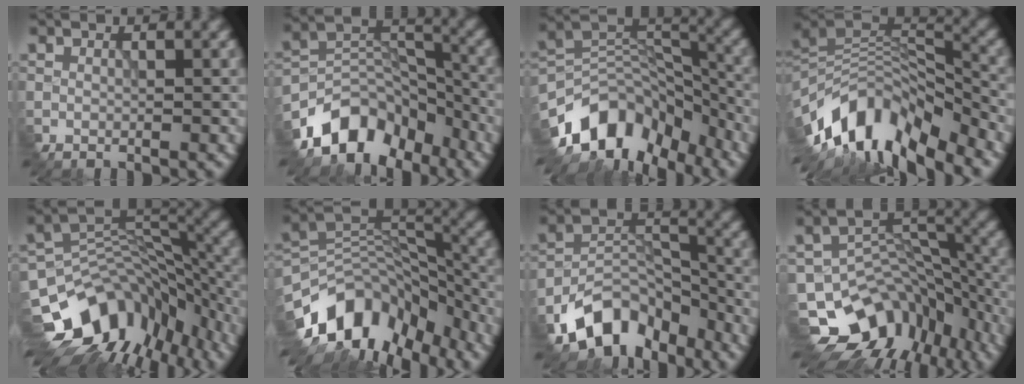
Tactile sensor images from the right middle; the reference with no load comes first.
{"total": 8.2, "force": [-6.2, 4.8, 2.4], "torque": [-0.028, 0.004, -0.115]}
{"total": 11.2, "force": [-7.7, 6.4, 5.0], "torque": [-0.098, 0.017, -0.139]}
{"total": 11.8, "force": [-7.2, 4.7, 8.1], "torque": [-0.163, 0.020, -0.121]}
{"total": 12.1, "force": [-6.7, 8.0, 6.1], "torque": [-0.135, -0.001, -0.099]}
{"total": 12.2, "force": [-7.7, 7.0, 6.3], "torque": [-0.130, 0.017, -0.132]}
{"total": 8.2, "force": [-6.1, 4.6, 2.9], "torque": [-0.048, -0.001, -0.118]}
{"total": 10.3, "force": [-6.2, 7.0, 4.3], "torque": [-0.079, -0.004, -0.089]}